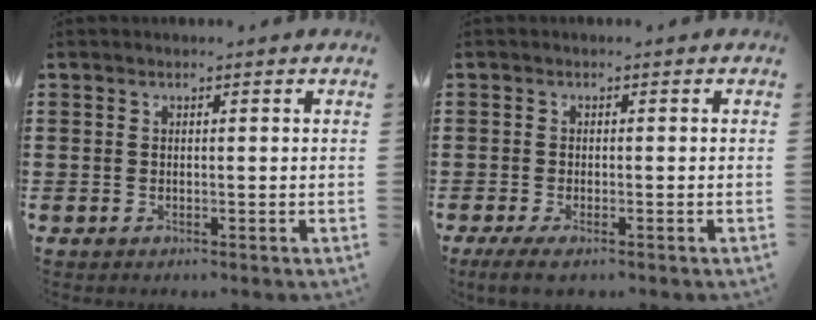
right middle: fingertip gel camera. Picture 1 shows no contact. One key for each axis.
{"total": 1.8, "fx": -1.1, "fy": 0.2, "fz": 1.3, "tx": -0.030, "ty": -0.005, "tz": -0.023}